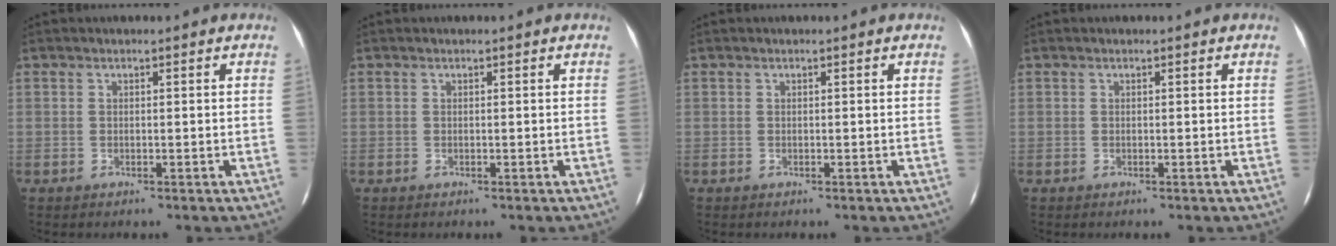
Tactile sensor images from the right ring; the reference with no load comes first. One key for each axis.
{"total": 0.0}
{"total": 0.0}
{"total": 0.0}